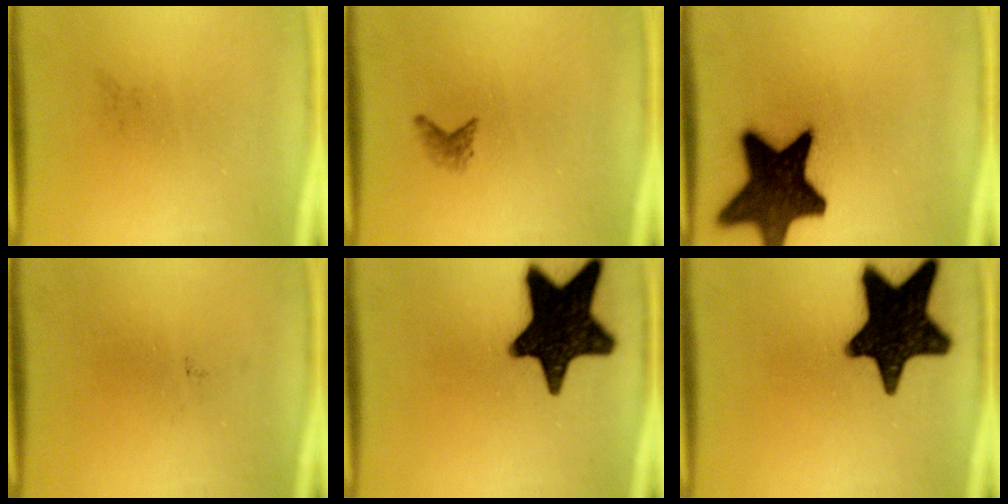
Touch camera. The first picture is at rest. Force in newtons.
{"total": 1.1}
{"total": 18.5}
{"total": 0.0}
{"total": 19.5}
{"total": 19.5}